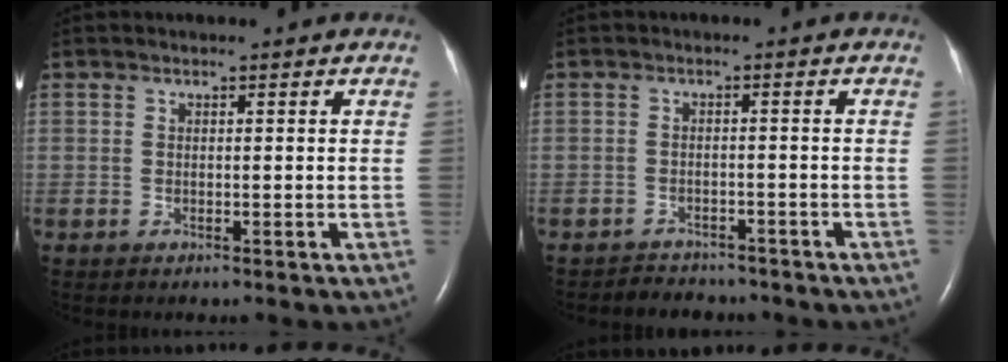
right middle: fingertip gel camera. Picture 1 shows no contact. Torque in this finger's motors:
{"motor_torque": [-0.15, 0.15, -0.04, 0.00]}